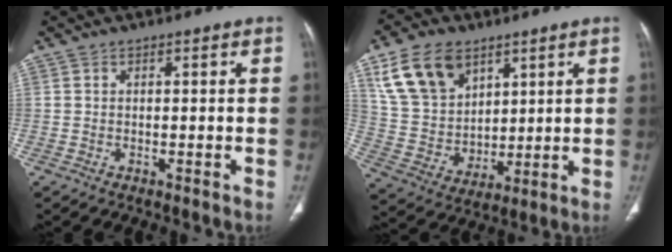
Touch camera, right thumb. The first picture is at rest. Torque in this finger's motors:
{"motor_torque": [-1.21, 1.41, 0.15, -0.14, 0.08]}